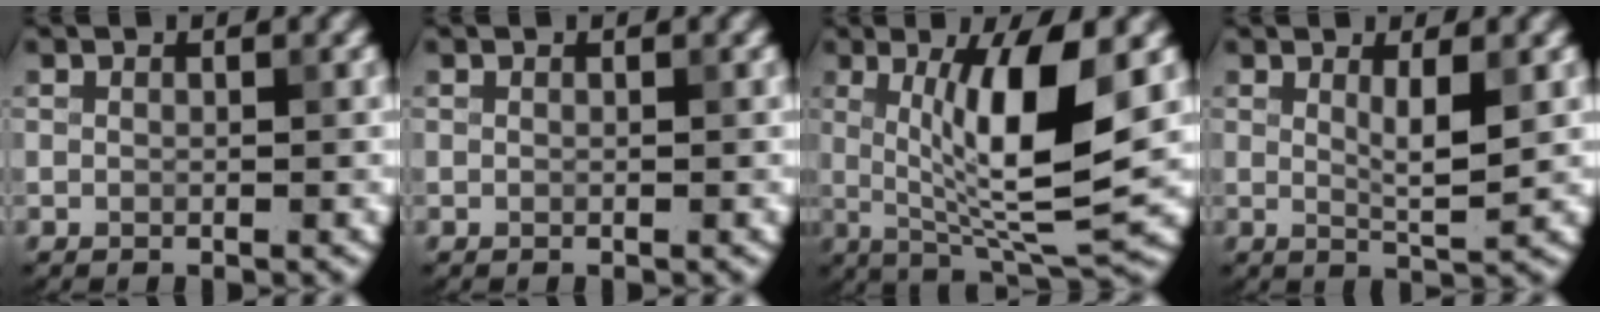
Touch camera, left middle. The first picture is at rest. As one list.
[{"total": 0.0}, {"total": 9.6, "force": [1.1, 2.2, 9.3], "torque": [-0.144, -0.009, 0.028]}, {"total": 2.8, "force": [0.8, 0.5, 2.6], "torque": [-0.043, -0.008, 0.015]}]